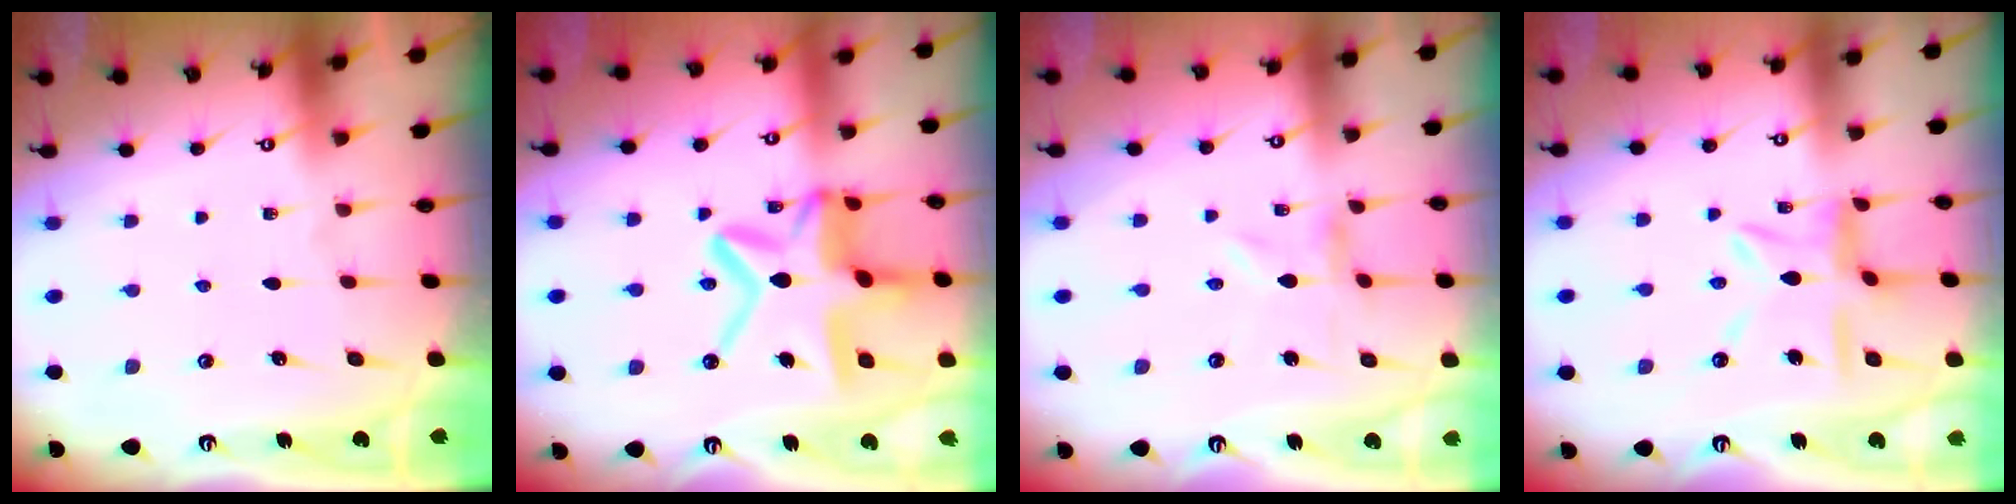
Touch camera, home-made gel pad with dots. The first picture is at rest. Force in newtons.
{"total": 17.5, "press": 17.5, "slide": 1.7}
{"total": 0.0}
{"total": 10.8, "press": 10.7, "slide": 0.9}